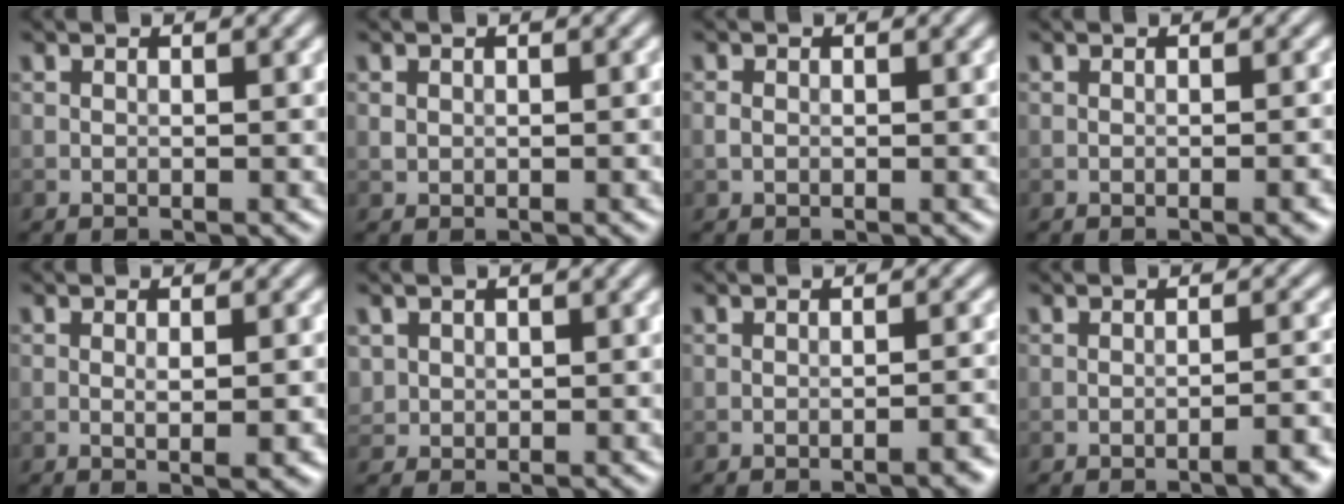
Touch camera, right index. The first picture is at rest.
{"total": 0.7, "force": [0.0, 0.6, 0.5], "torque": [-0.009, -0.001, 0.002]}
{"total": 0.7, "force": [-0.1, 0.5, 0.4], "torque": [-0.007, -0.001, -0.003]}
{"total": 1.9, "force": [-0.7, 0.4, 1.7], "torque": [-0.018, 0.002, -0.009]}
{"total": 2.1, "force": [-0.2, 0.3, 2.1], "torque": [-0.034, -0.001, -0.001]}
{"total": 1.1, "force": [0.5, 1.0, 0.1], "torque": [-0.001, -0.004, 0.016]}
{"total": 1.9, "force": [-1.0, 0.4, 1.5], "torque": [-0.015, 0.005, -0.015]}
{"total": 2.9, "force": [-1.6, 0.6, 2.4], "torque": [-0.030, 0.010, -0.029]}